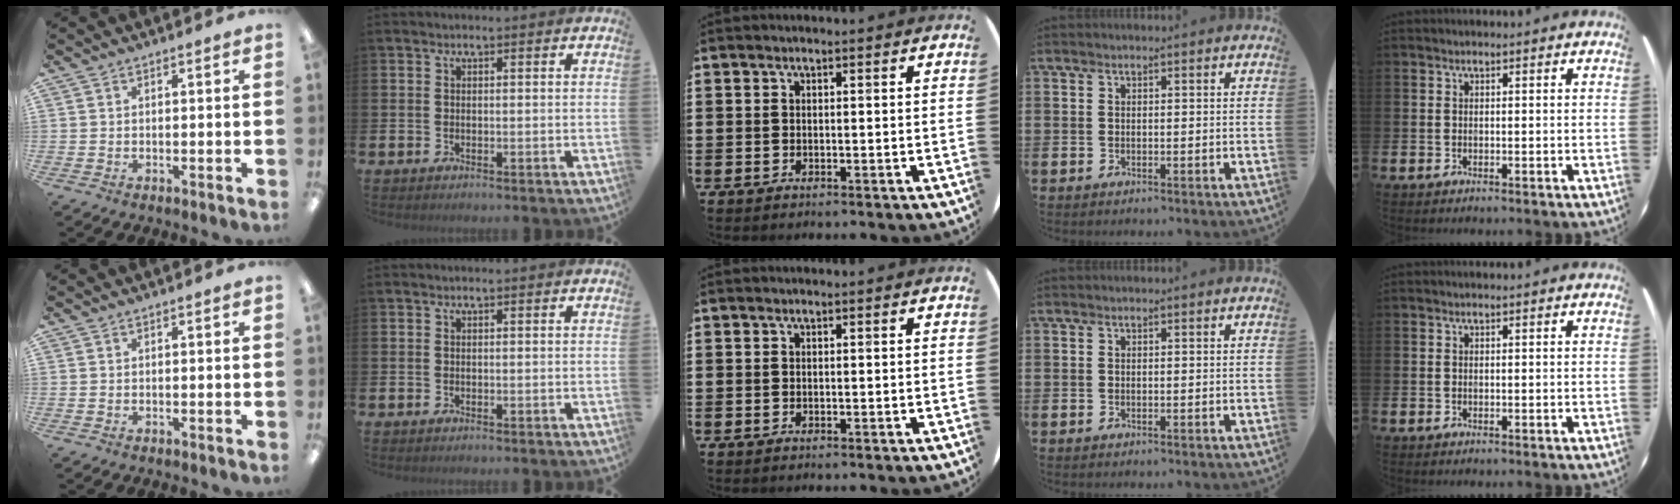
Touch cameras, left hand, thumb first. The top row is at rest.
{}